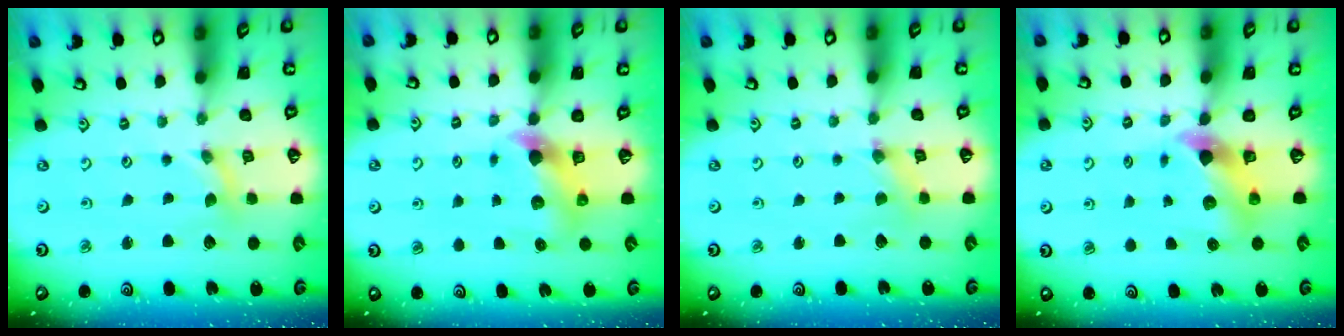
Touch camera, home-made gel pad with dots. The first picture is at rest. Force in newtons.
{"total": 6.8, "press": 6.8, "slide": 0.5}
{"total": 0.7, "press": 0.6, "slide": 0.3}
{"total": 7.2, "press": 7.1, "slide": 0.9}